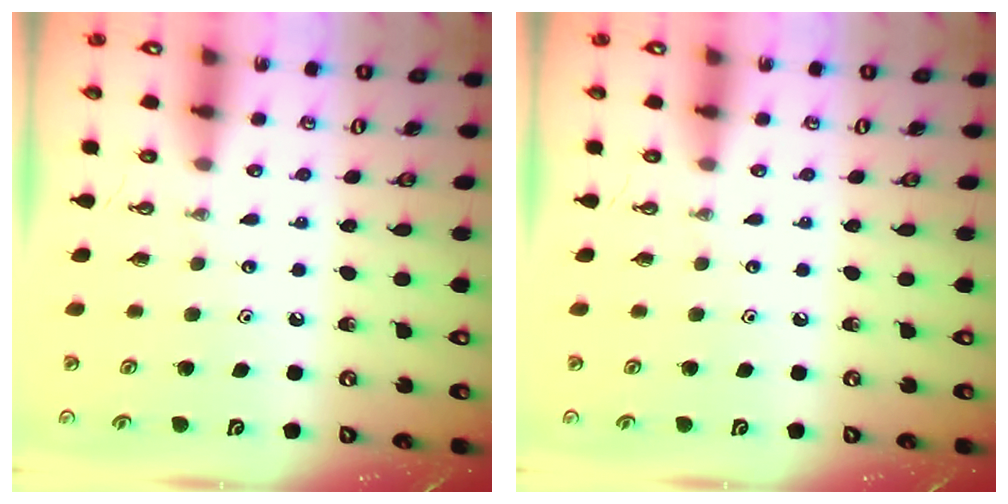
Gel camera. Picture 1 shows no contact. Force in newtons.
{"total": 0.0}